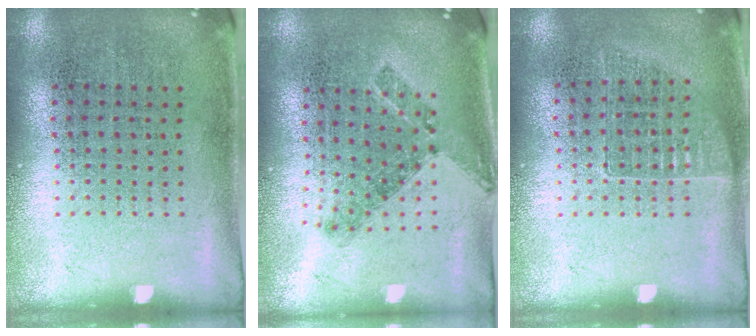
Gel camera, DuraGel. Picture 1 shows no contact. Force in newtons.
{"total": 0.8, "press": 0.8, "slide": 0.3}
{"total": 0.9, "press": 0.9, "slide": 0.1}